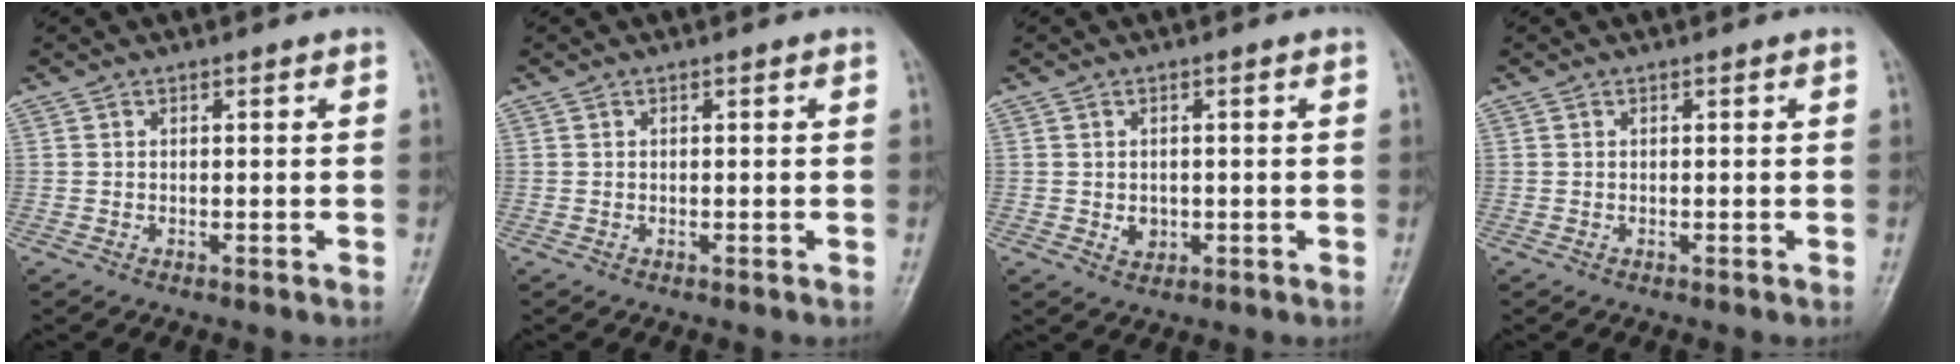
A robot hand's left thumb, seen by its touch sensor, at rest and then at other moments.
{"total": 0.0}
{"total": 2.2, "force": [-0.2, 1.8, 1.2], "torque": [-0.009, 0.000, 0.003]}
{"total": 0.0}